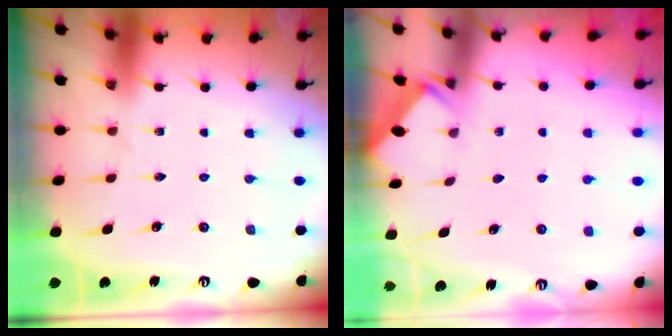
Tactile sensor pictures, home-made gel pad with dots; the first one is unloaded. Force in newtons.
{"total": 2.5, "press": 2.4, "slide": 0.4}